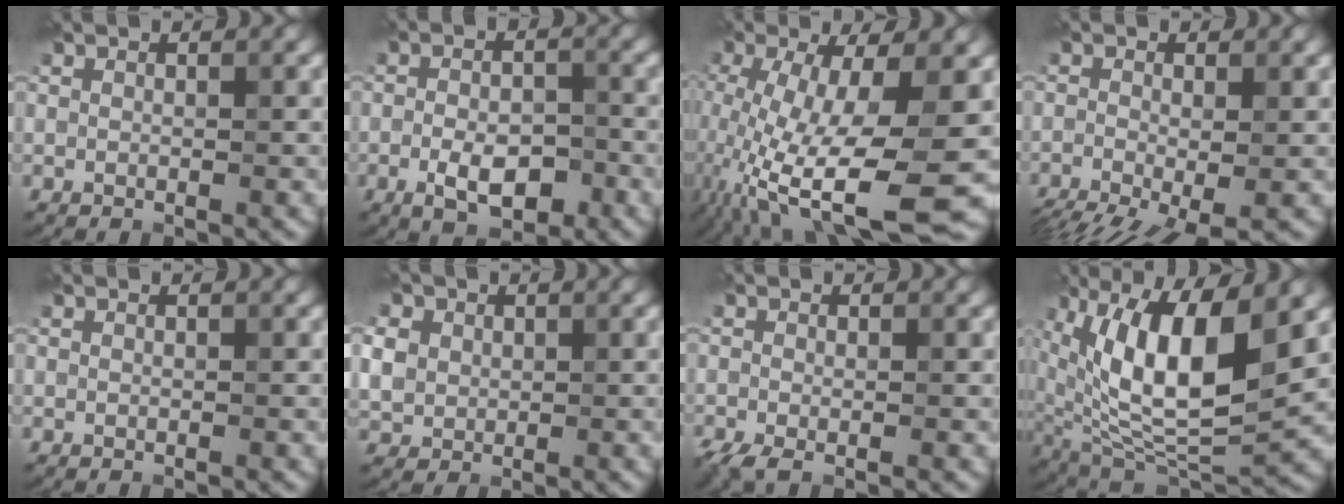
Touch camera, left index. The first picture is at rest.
{"total": 4.9, "force": [-1.8, 2.5, 3.7], "torque": [-0.061, 0.000, -0.033]}
{"total": 14.1, "force": [-3.8, 4.2, 12.9], "torque": [-0.246, -0.023, -0.060]}
{"total": 8.5, "force": [-5.0, 3.1, 6.1], "torque": [-0.094, -0.035, -0.070]}
{"total": 0.0}
{"total": 5.1, "force": [1.6, 4.3, 2.4], "torque": [-0.077, 0.020, 0.022]}
{"total": 2.1, "force": [-1.3, 0.5, 1.5], "torque": [-0.036, -0.008, -0.032]}
{"total": 13.3, "force": [3.7, 4.9, 11.8], "torque": [-0.207, -0.004, 0.067]}